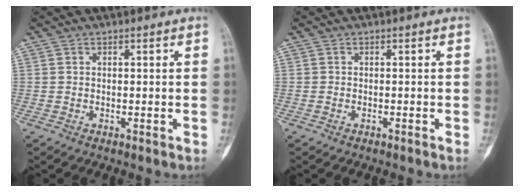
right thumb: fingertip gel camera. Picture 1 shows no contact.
{"total": 0.0}